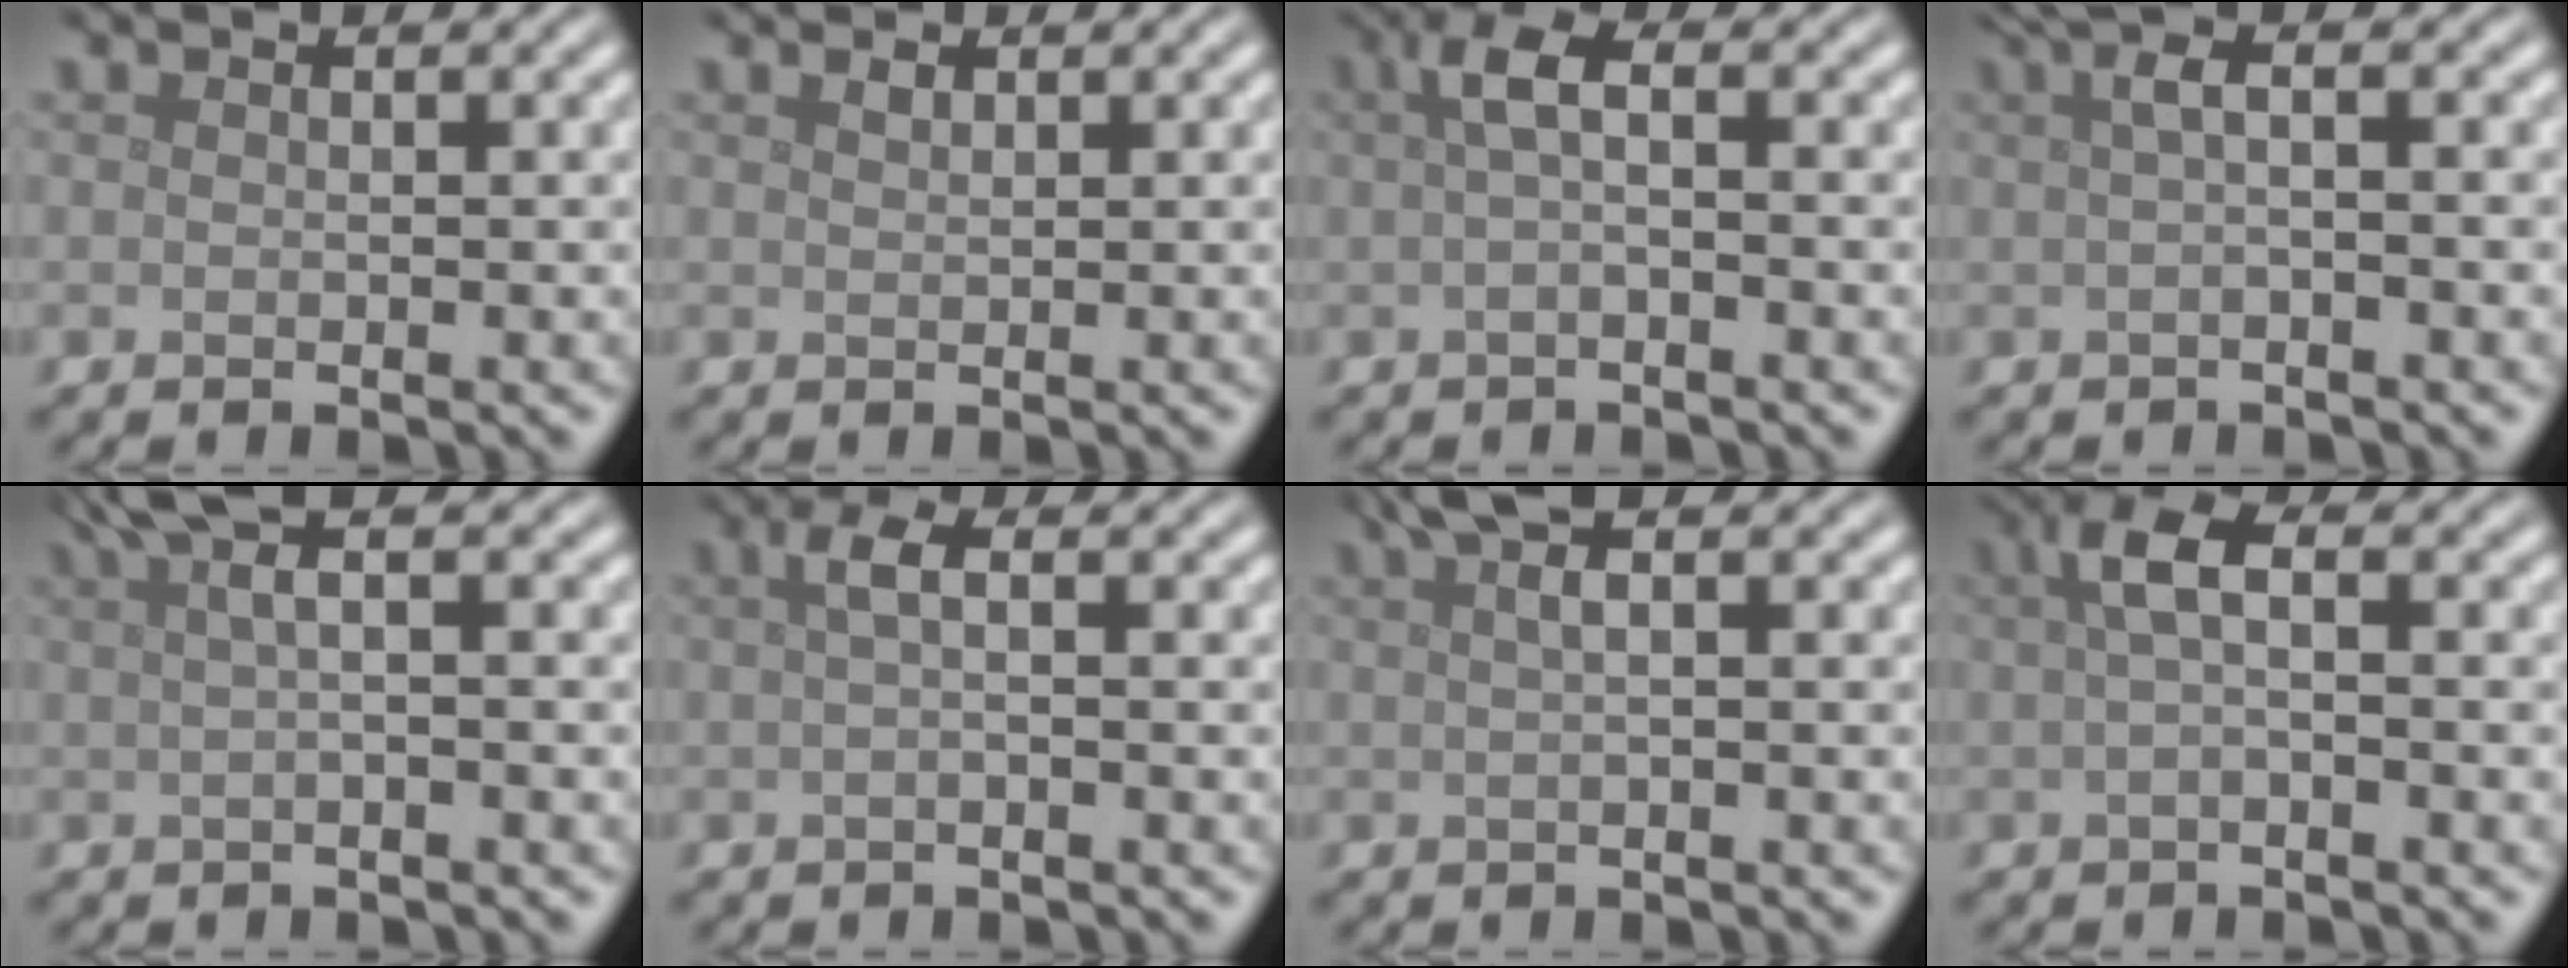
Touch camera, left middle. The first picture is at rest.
{"total": 0.7, "force": [0.6, 0.2, 0.3], "torque": [-0.005, 0.000, 0.014]}
{"total": 2.6, "force": [0.3, 0.7, 2.5], "torque": [-0.050, 0.009, 0.002]}
{"total": 2.9, "force": [0.6, 0.9, 2.7], "torque": [-0.043, 0.009, 0.006]}
{"total": 3.5, "force": [1.4, 0.9, 3.0], "torque": [-0.046, 0.008, 0.018]}
{"total": 1.8, "force": [0.3, 0.5, 1.8], "torque": [-0.035, 0.008, 0.003]}
{"total": 3.2, "force": [1.5, 1.1, 2.6], "torque": [-0.033, 0.006, 0.014]}
{"total": 3.0, "force": [0.4, 0.8, 2.8], "torque": [-0.054, 0.009, 0.005]}